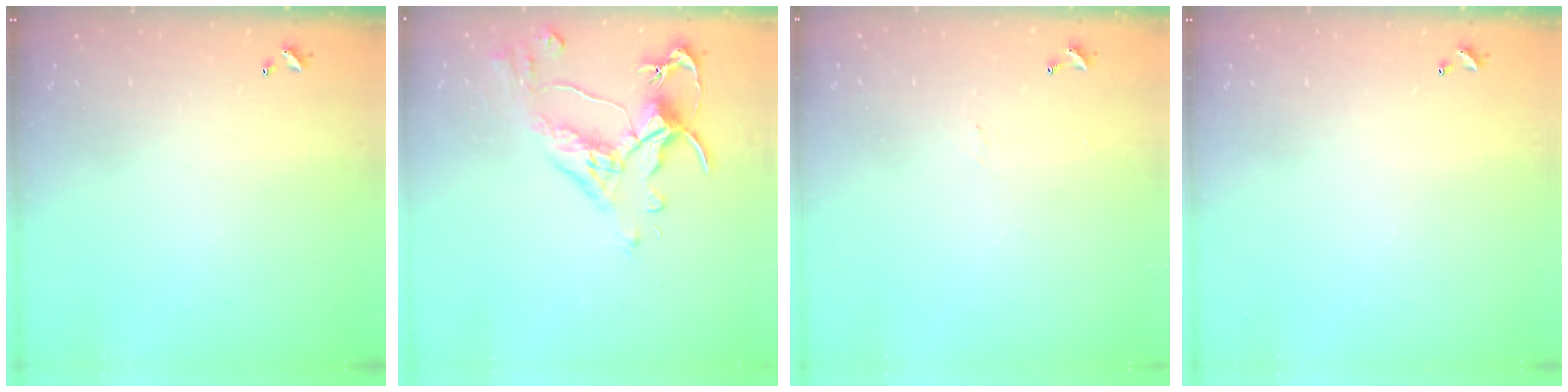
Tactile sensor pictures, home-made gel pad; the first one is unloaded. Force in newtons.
{"total": 3.2, "press": 2.9, "slide": 1.4}
{"total": 0.0}
{"total": 0.0}